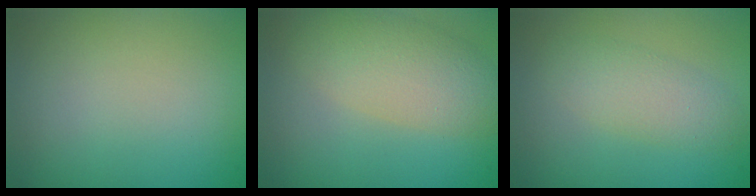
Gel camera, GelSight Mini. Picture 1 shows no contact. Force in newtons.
{"total": 5.0, "press": 5.0, "slide": 0.3}
{"total": 2.8, "press": 2.8, "slide": 0.0}